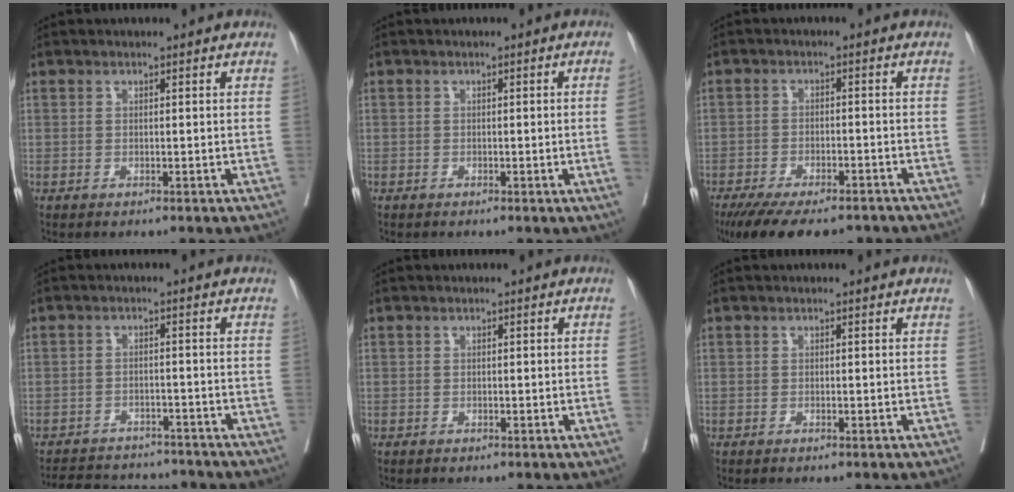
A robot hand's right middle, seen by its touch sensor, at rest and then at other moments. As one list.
[{"total": 1.8, "force": [-0.3, -0.6, 1.7], "torque": [-0.018, -0.002, -0.003]}, {"total": 13.4, "force": [-10.5, 5.0, 6.7], "torque": [-0.118, -0.016, -0.152]}, {"total": 11.1, "force": [-10.4, 3.0, 2.4], "torque": [-0.043, 0.009, -0.141]}, {"total": 0.6, "force": [-0.1, -0.2, 0.5], "torque": [-0.002, 0.002, 0.000]}, {"total": 0.0}]